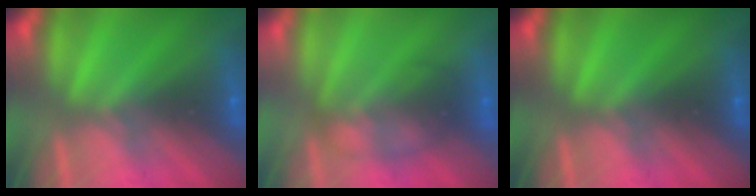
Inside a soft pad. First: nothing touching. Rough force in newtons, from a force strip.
{"total": 1.8}
{"total": 0.0}